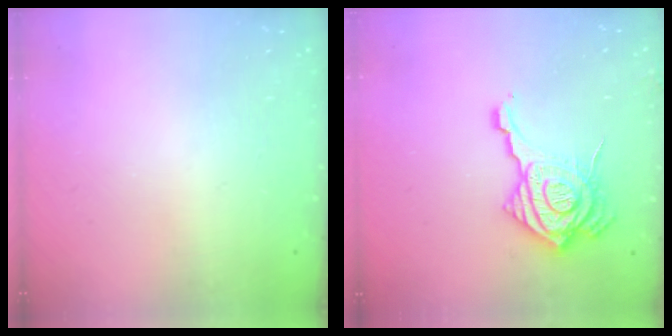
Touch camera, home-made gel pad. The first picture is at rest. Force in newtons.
{"total": 20.0, "press": 19.9, "slide": 2.3}